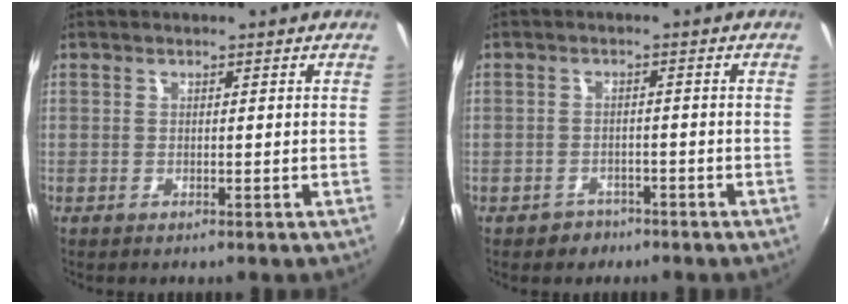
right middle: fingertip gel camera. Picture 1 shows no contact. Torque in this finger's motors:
{"motor_torque": [-2.14, 0.00, -0.11, -0.03]}